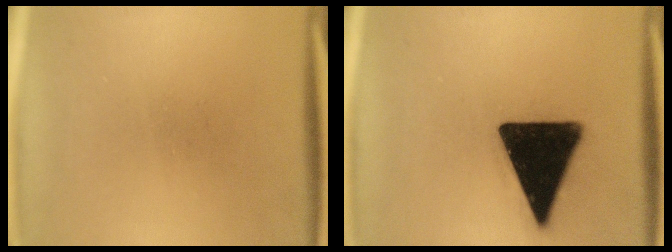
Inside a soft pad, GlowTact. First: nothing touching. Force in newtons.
{"total": 19.6}